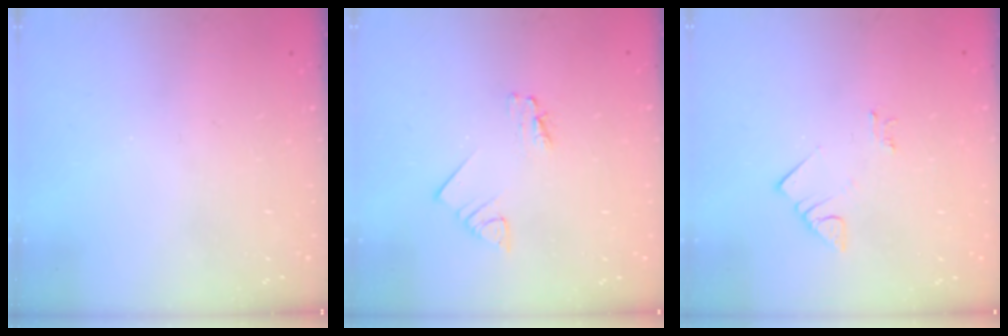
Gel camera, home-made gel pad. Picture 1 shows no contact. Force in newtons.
{"total": 2.4, "press": 2.4, "slide": 0.1}
{"total": 2.7, "press": 2.7, "slide": 0.2}